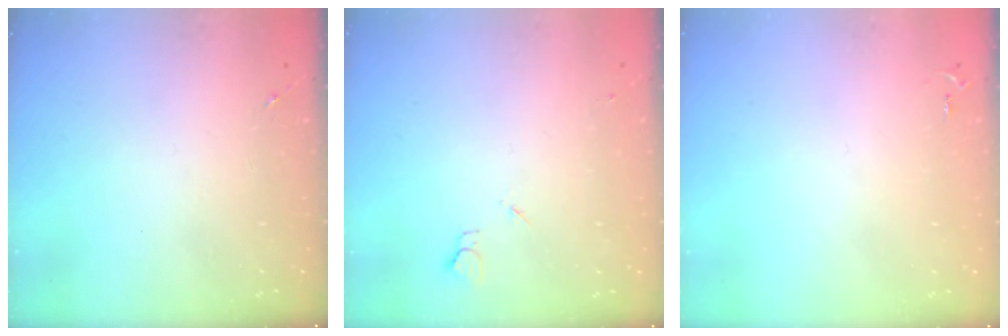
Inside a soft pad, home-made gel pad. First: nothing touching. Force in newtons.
{"total": 2.7, "press": 2.6, "slide": 0.3}
{"total": 2.6, "press": 2.6, "slide": 0.4}